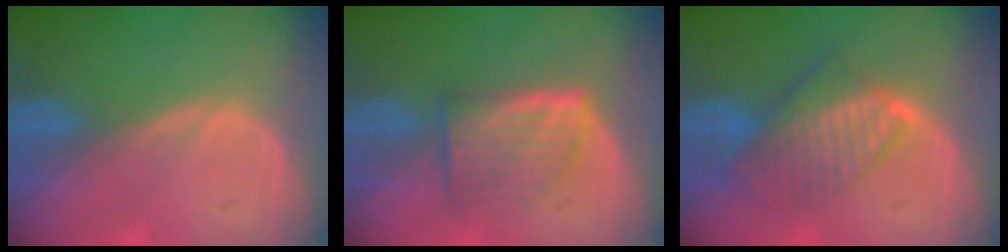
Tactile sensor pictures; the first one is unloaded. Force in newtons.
{"total": 6.2, "press": 5.9, "slide": 1.9}
{"total": 8.2, "press": 7.1, "slide": 4.2}